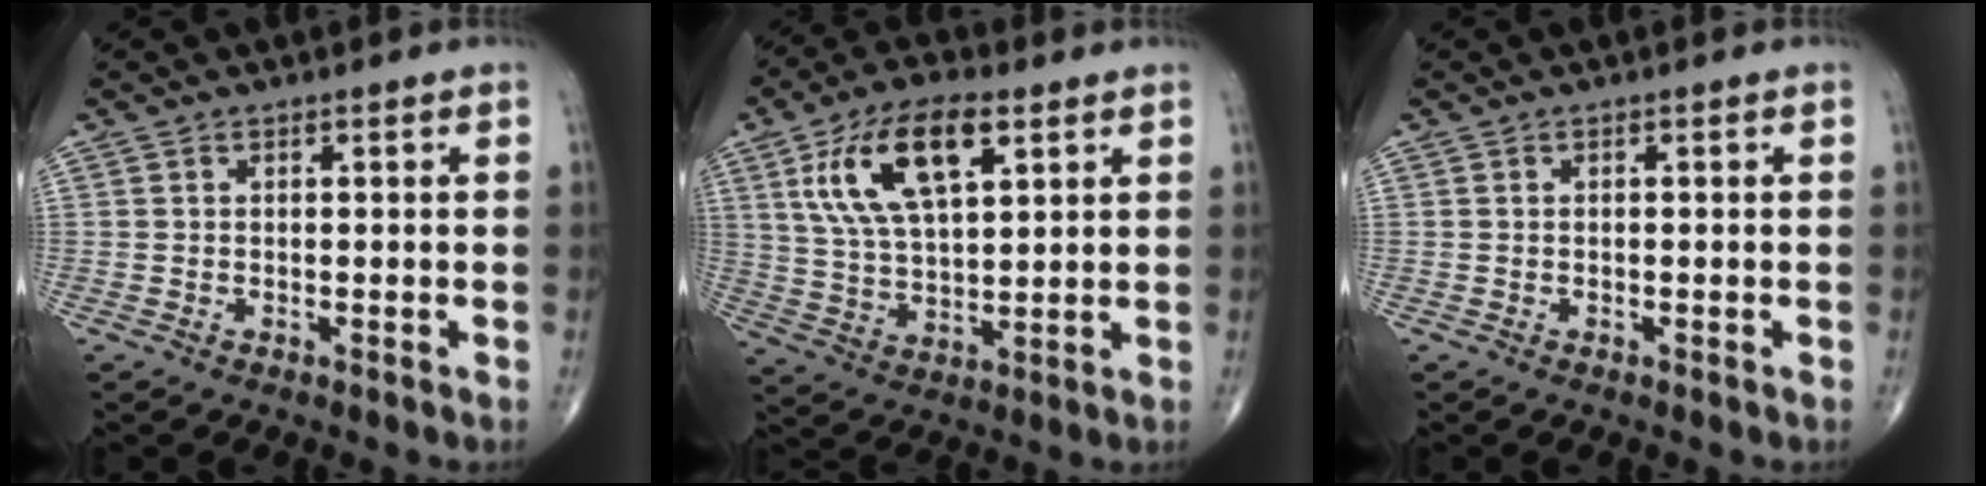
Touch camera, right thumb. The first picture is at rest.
{"total": 16.0, "force": [6.5, 7.2, 12.7], "torque": [-0.226, -0.009, 0.121]}
{"total": 0.0}